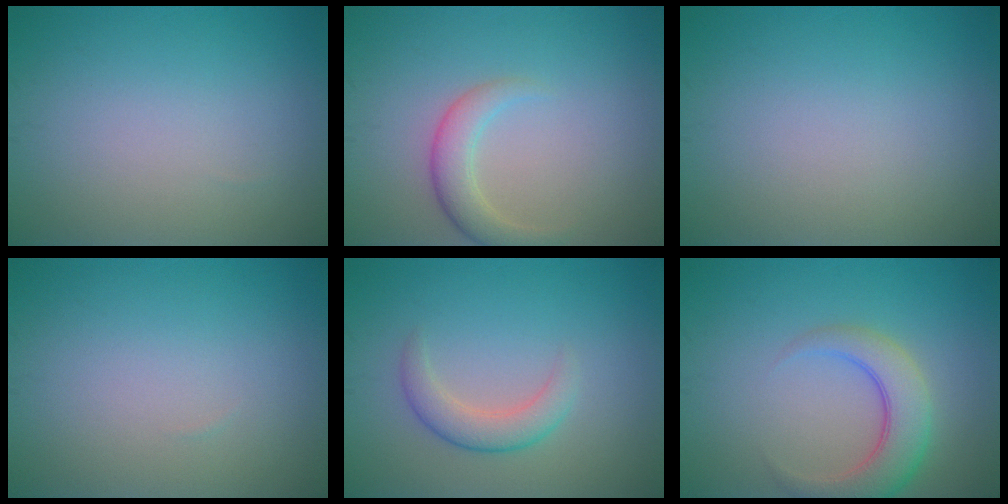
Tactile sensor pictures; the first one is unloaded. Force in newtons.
{"total": 2.8, "press": 2.8, "slide": 0.1}
{"total": 0.0}
{"total": 0.0}
{"total": 2.8, "press": 2.8, "slide": 0.2}
{"total": 4.9, "press": 4.9, "slide": 0.2}